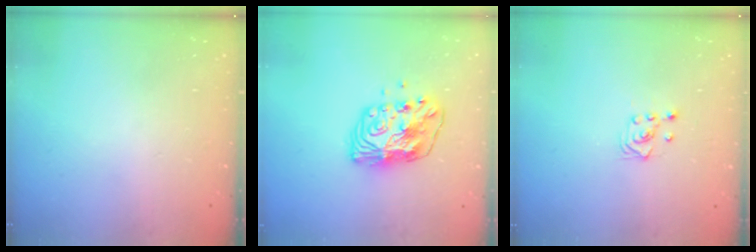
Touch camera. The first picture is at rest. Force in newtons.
{"total": 11.4, "press": 11.4, "slide": 0.8}
{"total": 3.0, "press": 2.6, "slide": 1.5}